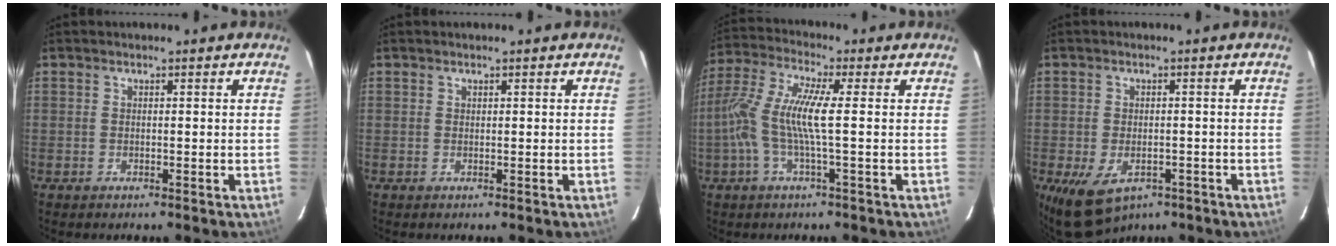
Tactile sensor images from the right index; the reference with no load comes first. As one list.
[{"total": 0.0}, {"total": 10.0, "force": [-1.2, 0.3, 9.9], "torque": [-0.204, 0.004, -0.029]}, {"total": 8.8, "force": [-4.5, 5.3, 5.4], "torque": [-0.108, -0.030, -0.062]}]